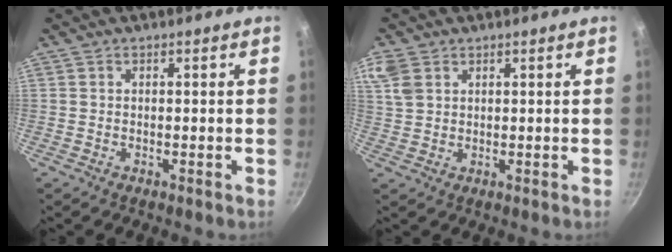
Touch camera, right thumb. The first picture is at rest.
{"total": 5.9, "force": [2.9, 4.1, 3.2], "torque": [-0.062, 0.002, 0.059]}